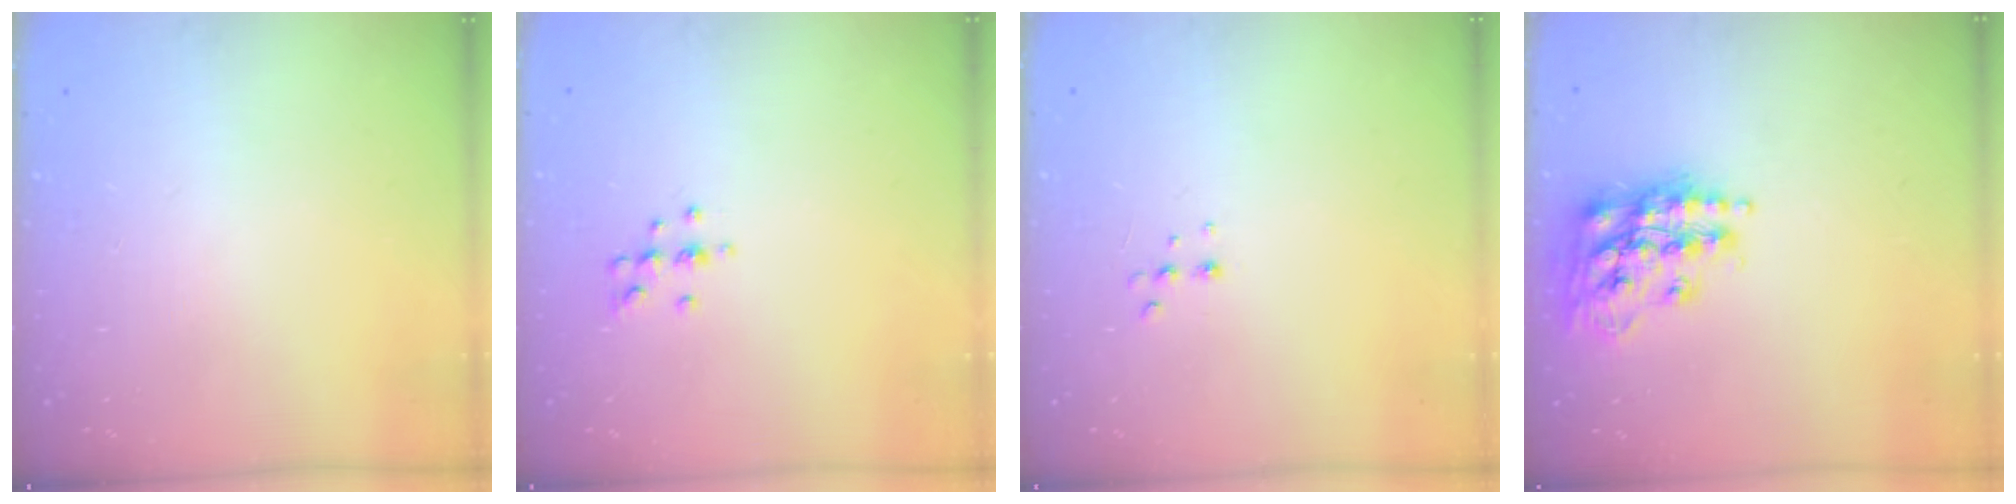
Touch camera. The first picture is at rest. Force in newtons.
{"total": 5.5, "press": 5.2, "slide": 1.6}
{"total": 3.4, "press": 3.3, "slide": 0.8}
{"total": 16.5, "press": 16.5, "slide": 1.1}